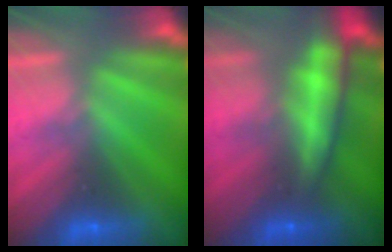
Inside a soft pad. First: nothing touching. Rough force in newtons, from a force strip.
{"total": 8.8}